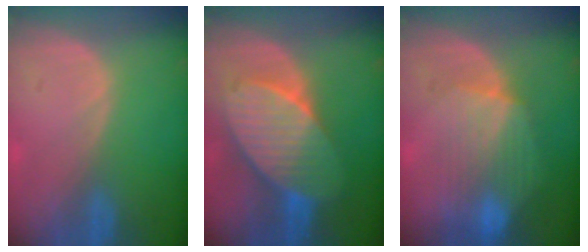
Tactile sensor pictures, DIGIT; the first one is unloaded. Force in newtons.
{"total": 9.6, "press": 9.6, "slide": 0.4}
{"total": 8.8, "press": 8.1, "slide": 3.5}